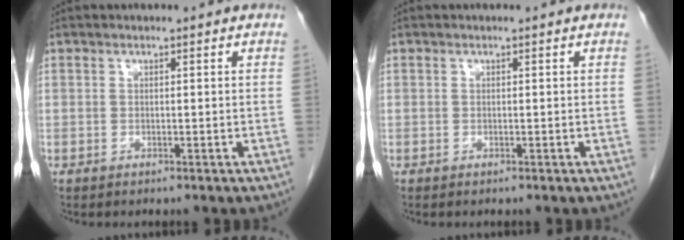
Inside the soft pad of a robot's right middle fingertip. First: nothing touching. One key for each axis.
{"total": 0.0}